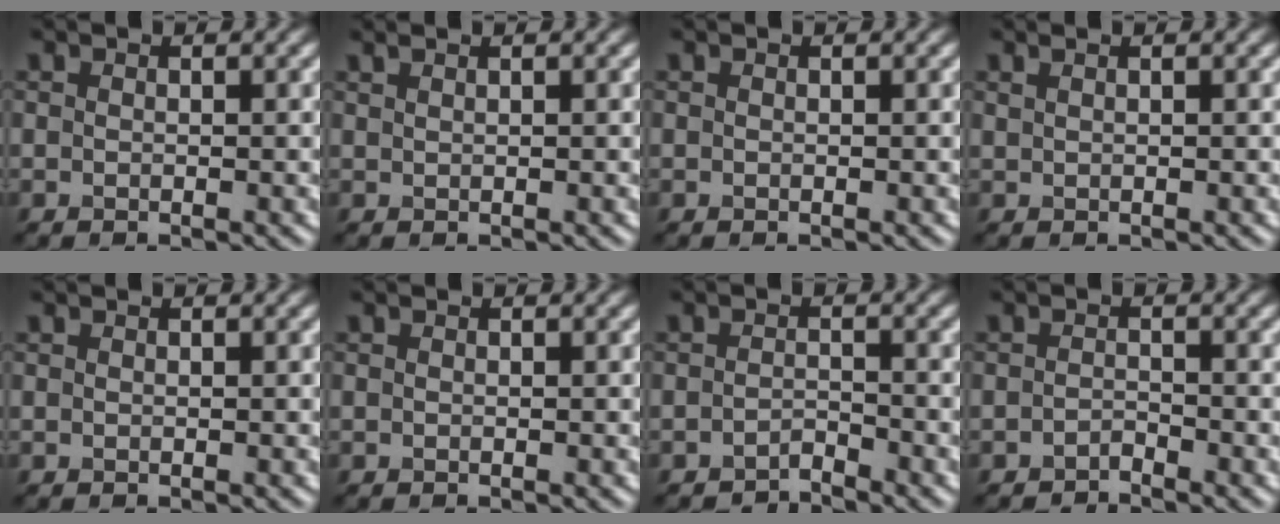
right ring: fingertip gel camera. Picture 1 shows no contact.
{"total": 0.8, "force": [0.6, 0.2, 0.4], "torque": [-0.006, -0.002, 0.010]}
{"total": 0.0}
{"total": 0.6, "force": [0.5, 0.2, 0.3], "torque": [-0.008, 0.001, 0.009]}
{"total": 0.0}
{"total": 0.0}
{"total": 1.5, "force": [-1.5, 0.1, 0.2], "torque": [-0.003, 0.004, -0.029]}
{"total": 1.1, "force": [-1.1, 0.2, 0.2], "torque": [-0.002, 0.004, -0.020]}